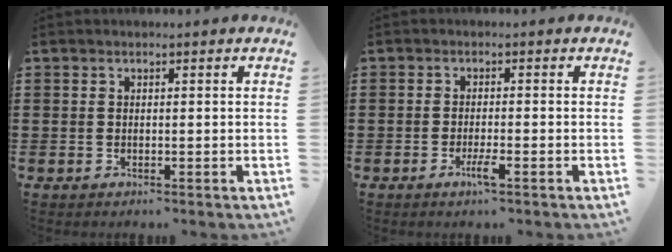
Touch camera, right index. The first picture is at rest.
{"total": 2.6, "force": [-1.4, 0.1, 2.2], "torque": [-0.042, -0.006, -0.027]}